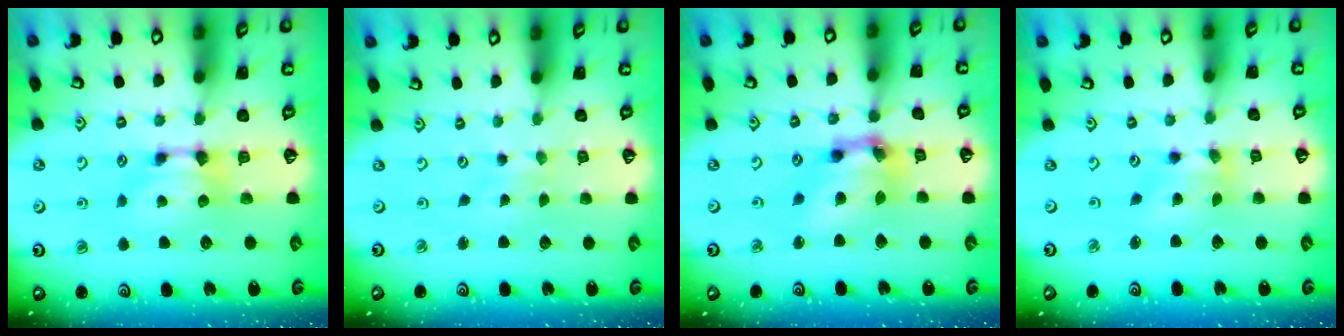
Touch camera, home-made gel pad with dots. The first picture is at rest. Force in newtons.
{"total": 4.6, "press": 4.6, "slide": 0.0}
{"total": 7.6, "press": 7.2, "slide": 2.3}
{"total": 1.4, "press": 0.8, "slide": 1.2}